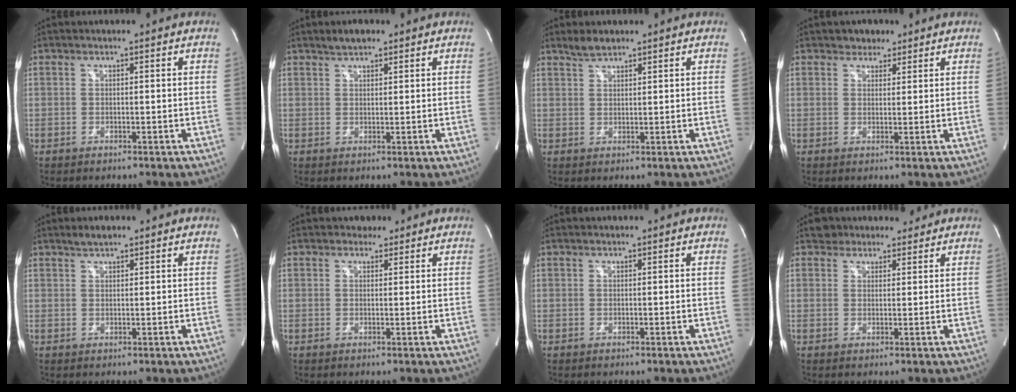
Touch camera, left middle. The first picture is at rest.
{"total": 2.4, "force": [2.0, 1.0, 1.1], "torque": [-0.022, 0.010, 0.034]}
{"total": 2.4, "force": [2.1, 0.6, 0.9], "torque": [-0.021, 0.007, 0.043]}
{"total": 2.7, "force": [1.9, 1.9, 0.3], "torque": [-0.001, 0.005, 0.027]}
{"total": 1.9, "force": [1.6, 0.6, 0.8], "torque": [-0.020, 0.007, 0.031]}
{"total": 1.8, "force": [1.3, 1.2, 0.0], "torque": [0.004, 0.004, 0.016]}
{"total": 0.0}
{"total": 4.9, "force": [4.1, 2.6, 0.3], "torque": [0.005, 0.017, 0.056]}